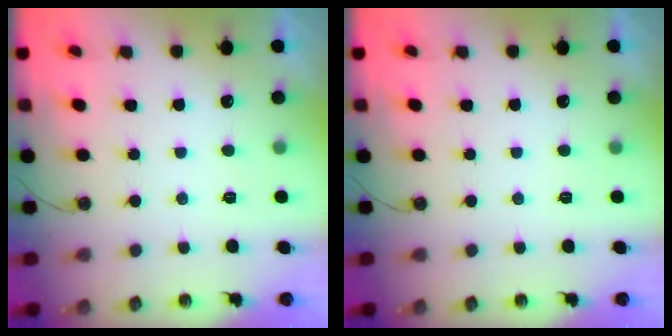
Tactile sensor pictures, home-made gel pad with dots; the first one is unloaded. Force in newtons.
{"total": 0.0}